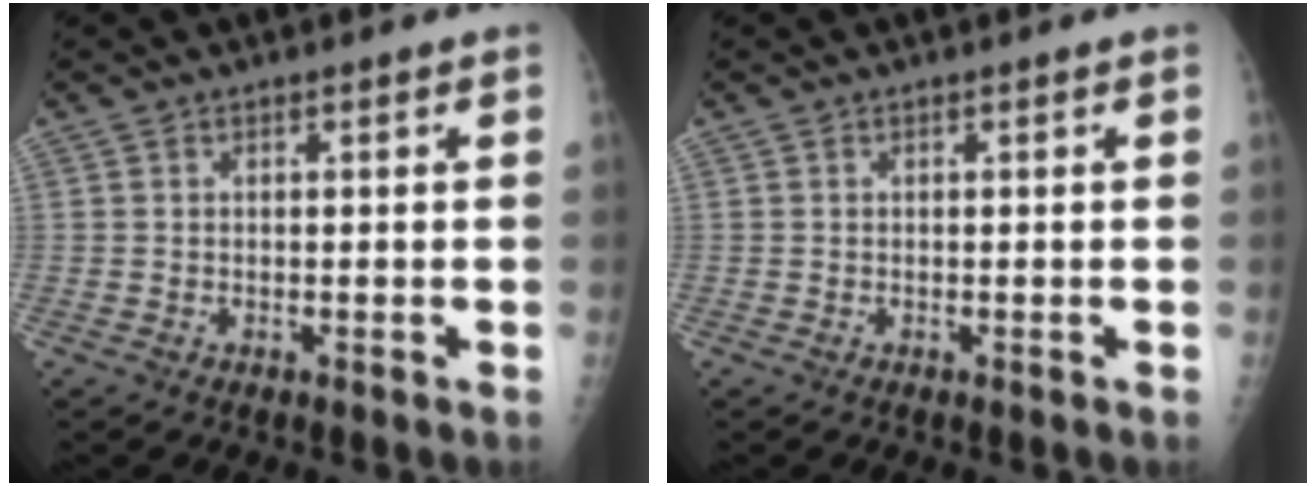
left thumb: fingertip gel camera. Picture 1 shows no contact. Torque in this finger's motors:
{"motor_torque": [-0.04, 0.04, -0.03, -0.03, 0.00]}